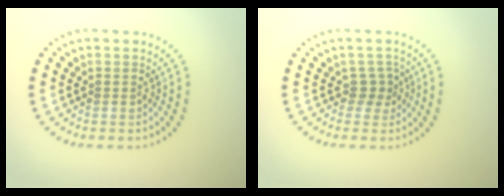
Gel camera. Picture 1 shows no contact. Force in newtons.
{"total": 1.9, "press": 1.4, "slide": 1.4}